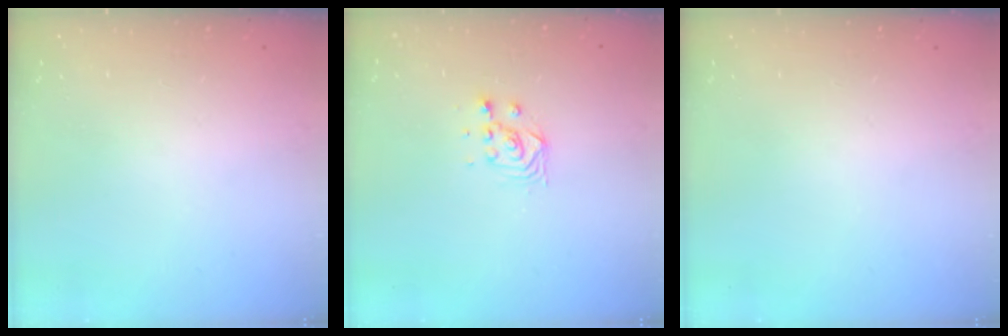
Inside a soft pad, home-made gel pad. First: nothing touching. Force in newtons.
{"total": 3.5, "press": 3.5, "slide": 0.0}
{"total": 0.0}